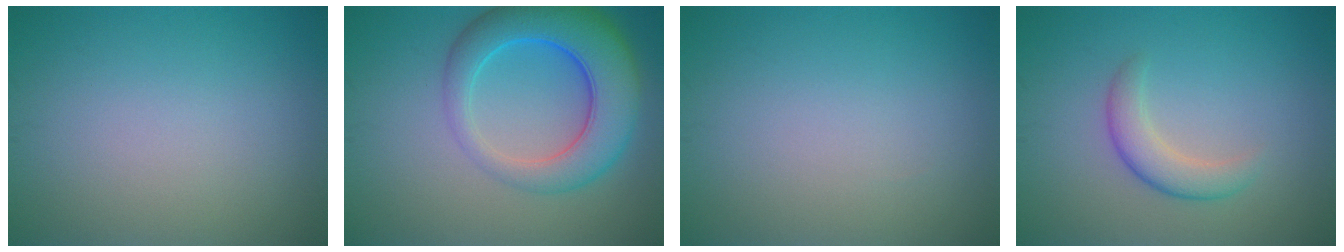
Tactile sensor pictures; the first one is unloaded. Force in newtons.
{"total": 8.1, "press": 8.1, "slide": 0.4}
{"total": 0.0}
{"total": 2.8, "press": 2.8, "slide": 0.2}